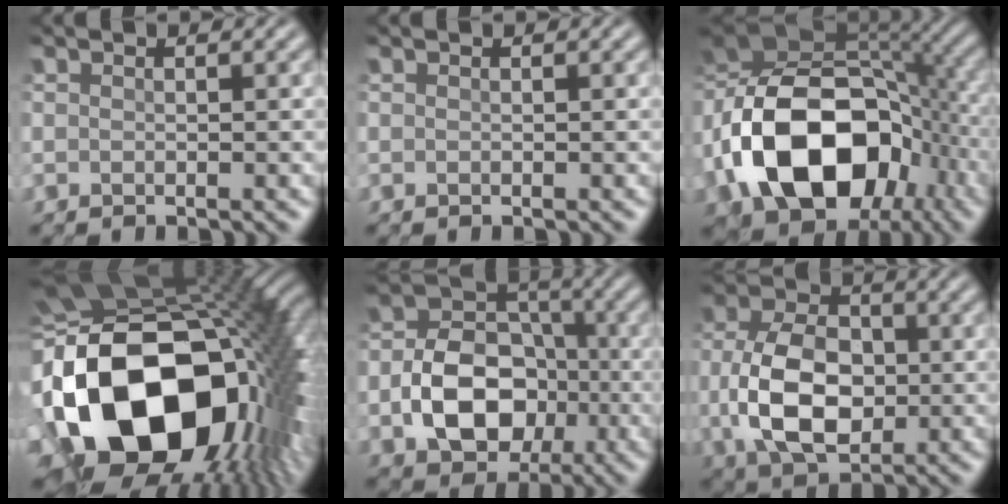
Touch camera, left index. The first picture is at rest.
{"total": 0.0}
{"total": 16.6, "force": [-4.0, 11.2, 11.7], "torque": [-0.248, -0.006, -0.068]}
{"total": 20.0, "force": [-4.8, 13.2, 14.2], "torque": [-0.287, -0.020, -0.069]}
{"total": 8.4, "force": [-2.3, 6.0, 5.3], "torque": [-0.096, -0.002, -0.040]}
{"total": 8.3, "force": [-1.0, 5.2, 6.4], "torque": [-0.141, 0.003, -0.019]}